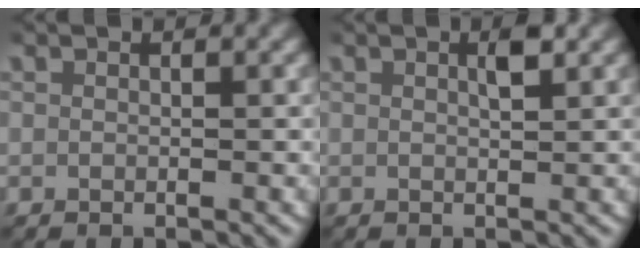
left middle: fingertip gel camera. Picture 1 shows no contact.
{"total": 1.7, "force": [0.8, 0.2, 1.5], "torque": [-0.022, 0.003, 0.012]}